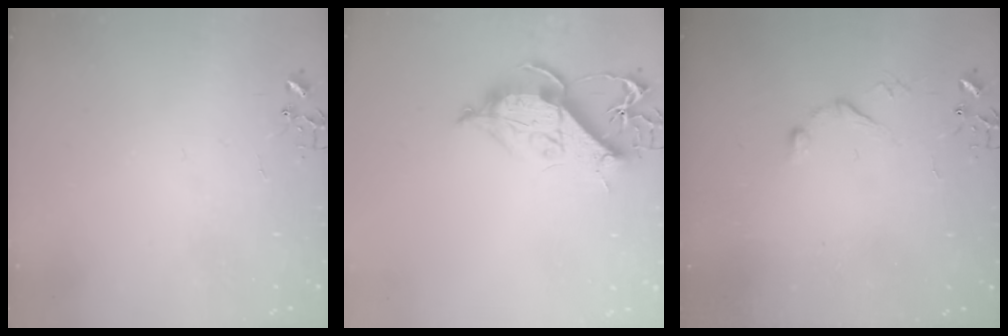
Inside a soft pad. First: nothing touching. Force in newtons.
{"total": 11.6, "press": 11.5, "slide": 1.4}
{"total": 6.6, "press": 6.6, "slide": 0.5}